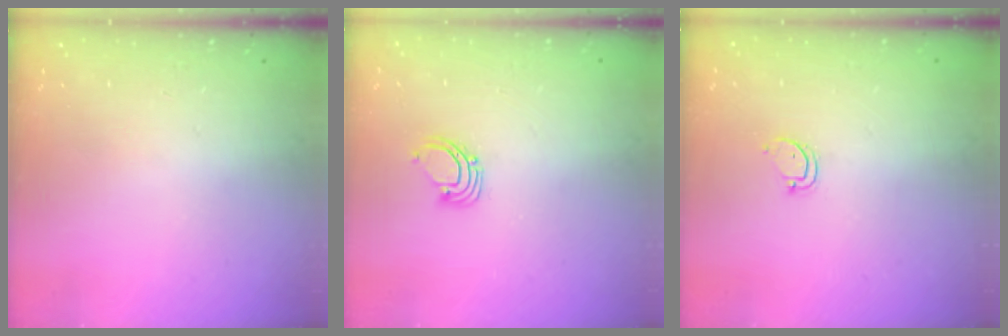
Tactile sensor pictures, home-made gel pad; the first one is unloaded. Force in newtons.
{"total": 2.9, "press": 2.9, "slide": 0.3}
{"total": 2.6, "press": 2.6, "slide": 0.3}